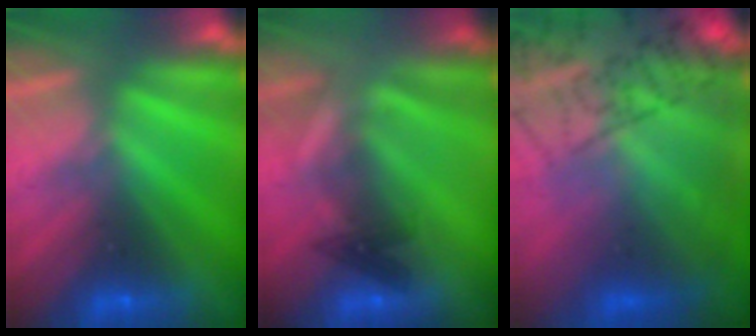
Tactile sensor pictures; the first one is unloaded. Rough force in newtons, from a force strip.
{"total": 2.2}
{"total": 9.6}